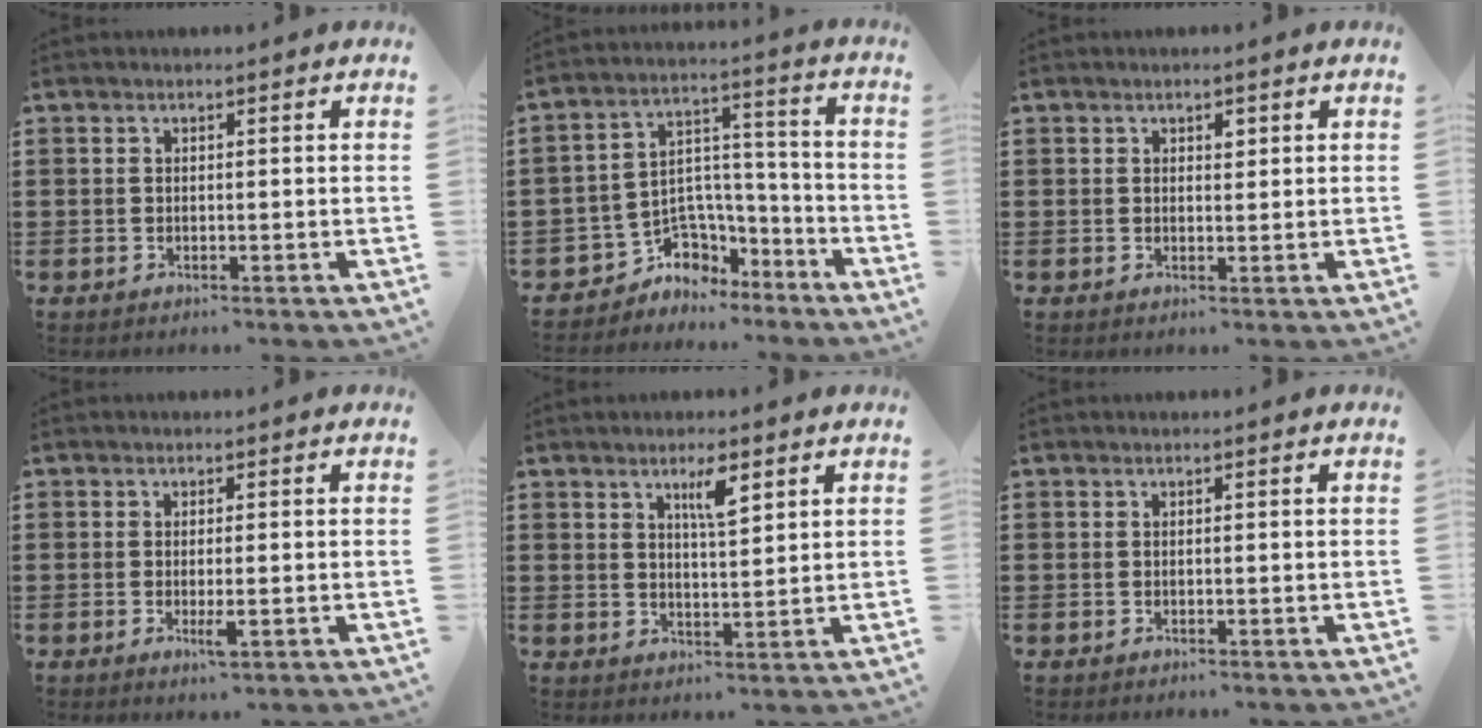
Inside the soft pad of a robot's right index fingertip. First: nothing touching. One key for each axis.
{"total": 5.3, "fx": -3.0, "fy": 4.3, "fz": 0.1, "tx": -0.021, "ty": 0.002, "tz": -0.055}
{"total": 1.2, "fx": 0.7, "fy": 0.7, "fz": 0.7, "tx": -0.007, "ty": 0.000, "tz": 0.010}
{"total": 2.5, "fx": -0.7, "fy": 0.3, "fz": 2.4, "tx": -0.055, "ty": -0.011, "tz": -0.016}
{"total": 4.2, "fx": 2.6, "fy": 1.0, "fz": 3.2, "tx": -0.054, "ty": 0.001, "tz": 0.039}
{"total": 0.0}